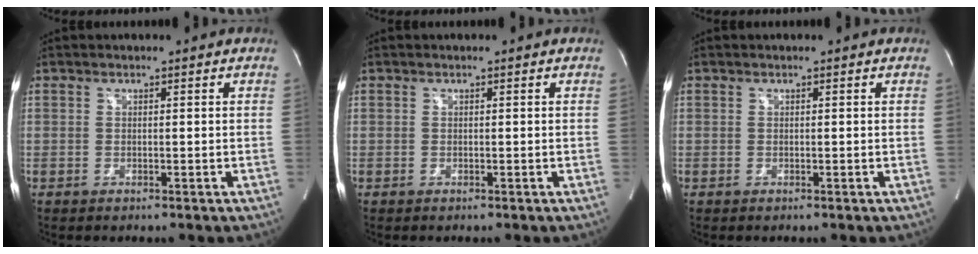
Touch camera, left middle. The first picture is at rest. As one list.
[{"total": 0.0}, {"total": 0.0}]